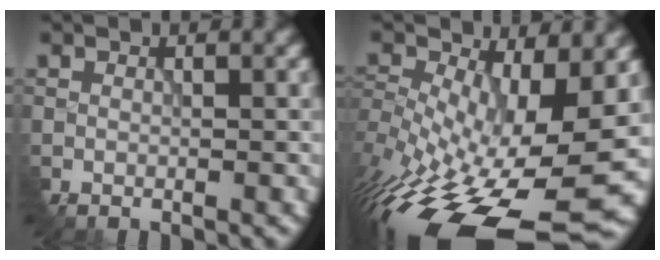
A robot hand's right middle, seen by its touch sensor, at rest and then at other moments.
{"total": 15.1, "force": [-6.1, 6.6, 12.1], "torque": [-0.224, -0.021, -0.092]}